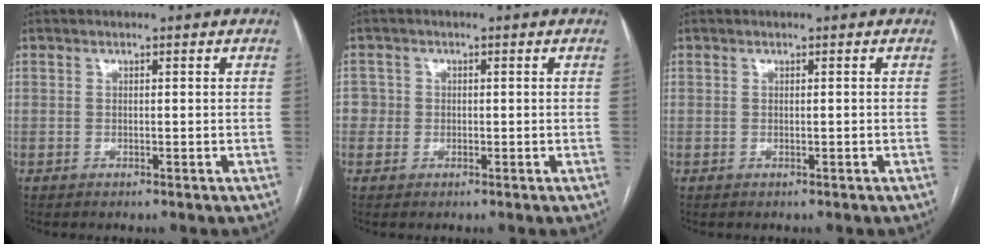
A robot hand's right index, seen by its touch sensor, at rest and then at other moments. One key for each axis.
{"total": 2.3, "fx": -0.1, "fy": 2.3, "fz": 0.0, "tx": 0.015, "ty": 0.012, "tz": -0.004}
{"total": 0.0}